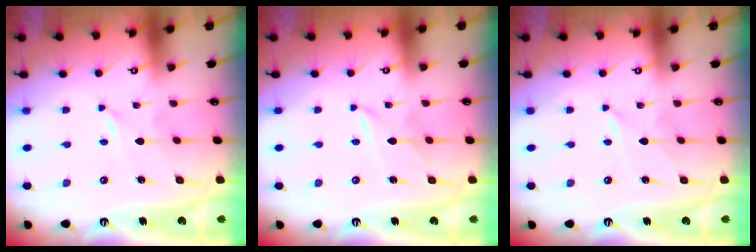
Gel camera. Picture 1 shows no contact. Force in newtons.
{"total": 2.5, "press": 2.4, "slide": 0.4}
{"total": 1.7, "press": 1.7, "slide": 0.2}